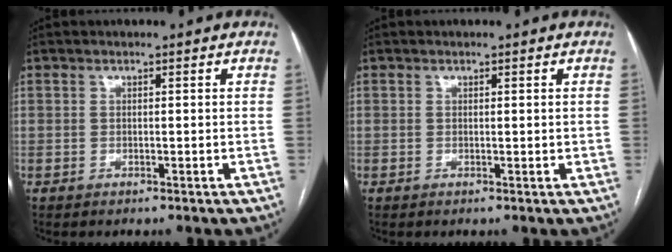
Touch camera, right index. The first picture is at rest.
{"total": 0.7, "force": [0.2, 0.3, 0.7], "torque": [-0.010, -0.002, 0.003]}